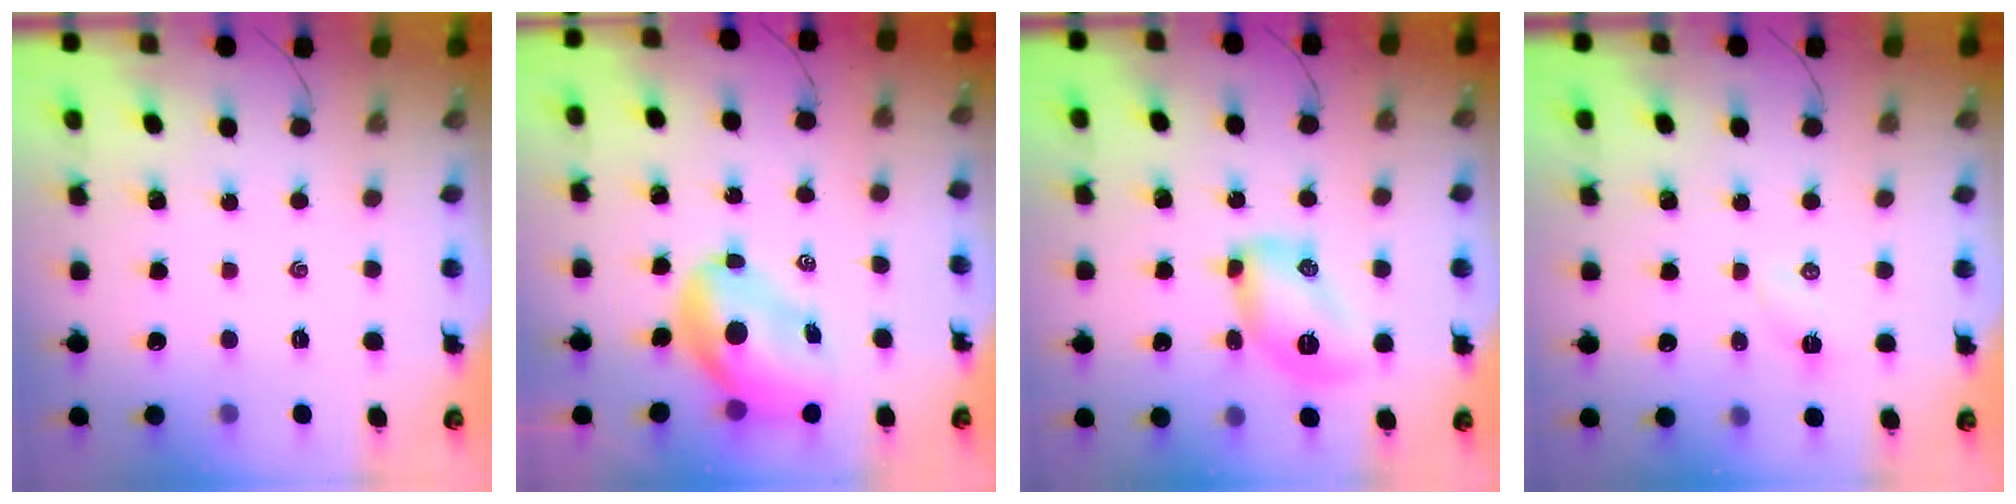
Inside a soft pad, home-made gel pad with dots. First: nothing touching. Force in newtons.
{"total": 10.5, "press": 10.1, "slide": 3.1}
{"total": 10.0, "press": 10.0, "slide": 1.1}
{"total": 2.9, "press": 2.7, "slide": 1.0}